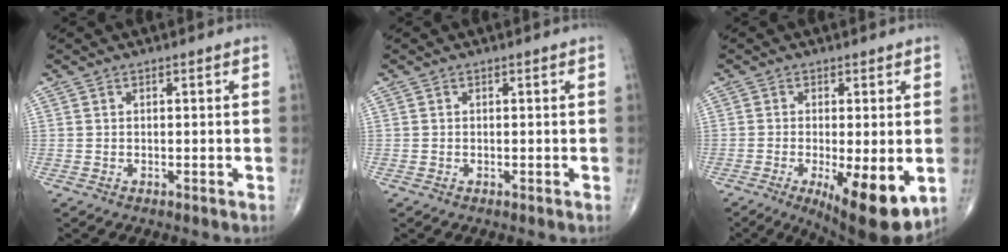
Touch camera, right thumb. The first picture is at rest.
{"total": 0.0}
{"total": 12.9, "force": [-3.9, 4.0, 11.6], "torque": [-0.162, -0.024, -0.049]}